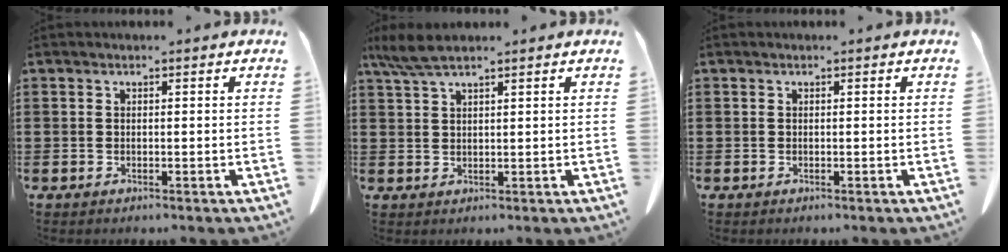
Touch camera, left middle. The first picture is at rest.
{"total": 3.9, "force": [2.9, 0.5, 2.6], "torque": [-0.057, 0.001, 0.053]}
{"total": 0.0}